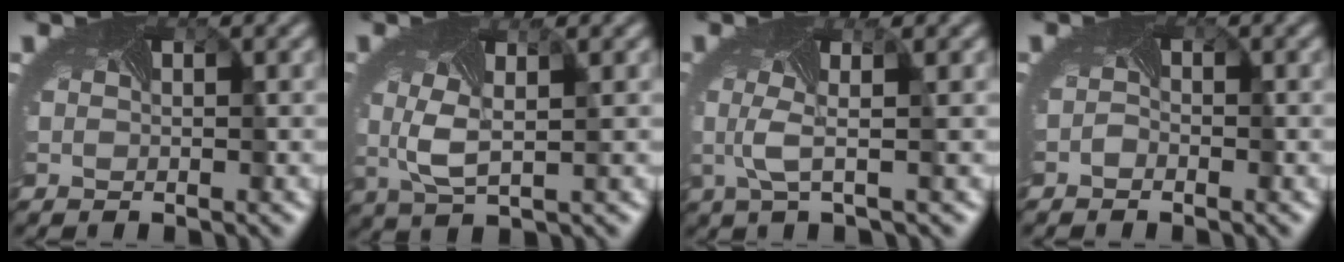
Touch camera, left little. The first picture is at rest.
{"total": 3.1, "force": [0.4, 0.9, 2.9], "torque": [-0.084, 0.000, 0.007]}
{"total": 2.1, "force": [-0.1, -0.1, 2.1], "torque": [-0.055, 0.000, -0.003]}
{"total": 0.7, "force": [-0.7, 0.0, -0.1], "torque": [-0.007, -0.001, -0.015]}